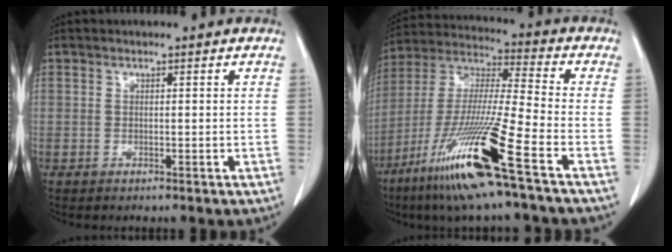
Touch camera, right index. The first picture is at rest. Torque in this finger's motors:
{"motor_torque": [1.94, -0.20, 0.55, 0.17]}